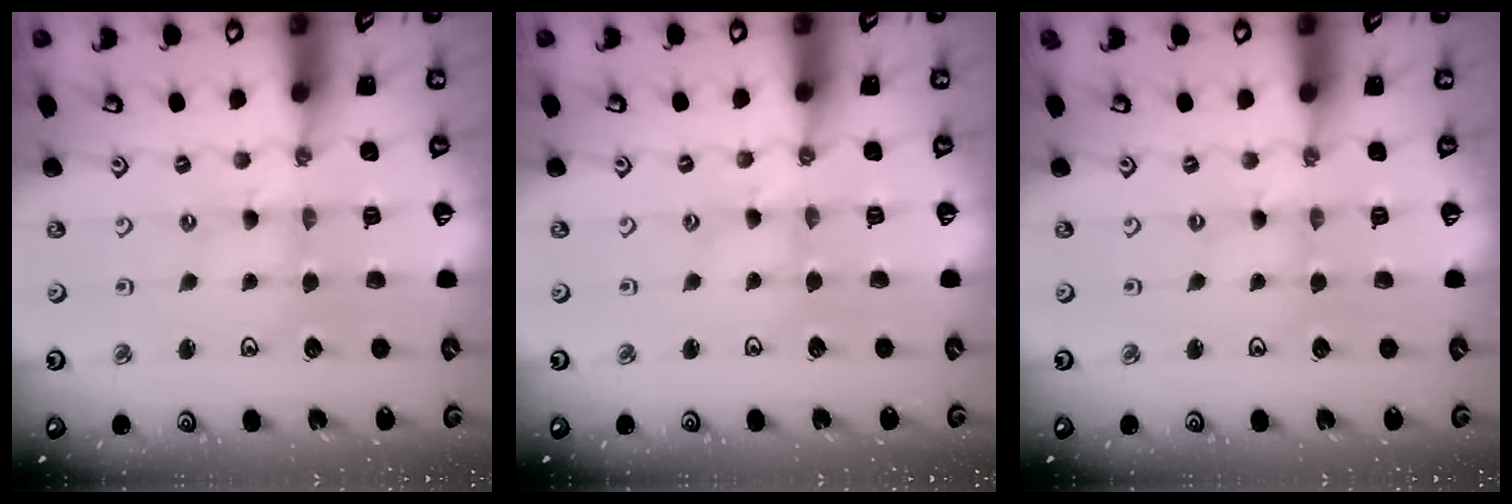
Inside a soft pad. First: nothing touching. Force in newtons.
{"total": 1.7, "press": 1.7, "slide": 0.3}
{"total": 0.0}